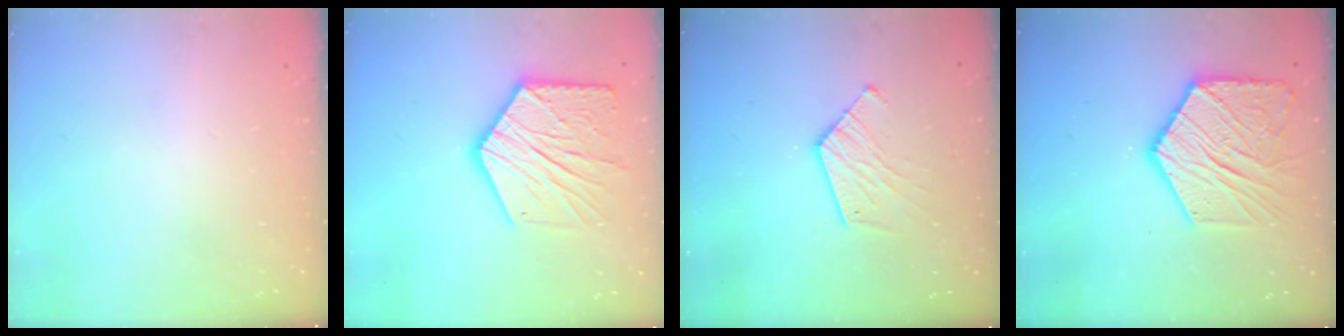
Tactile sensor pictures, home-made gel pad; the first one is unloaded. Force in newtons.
{"total": 18.2, "press": 18.2, "slide": 1.5}
{"total": 9.8, "press": 9.7, "slide": 0.6}
{"total": 17.4, "press": 17.4, "slide": 1.5}